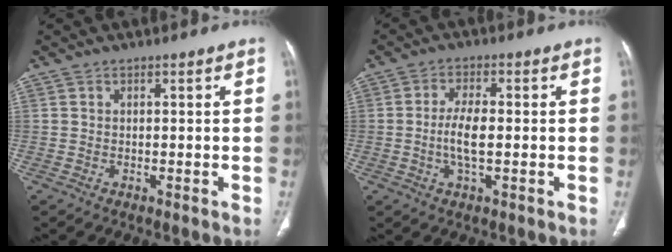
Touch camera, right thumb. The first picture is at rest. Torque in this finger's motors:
{"motor_torque": [-0.34, 0.36, -0.10, 0.09, 0.03]}